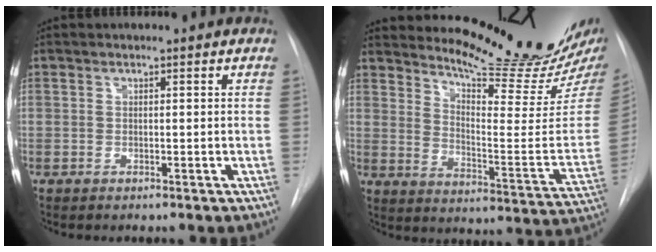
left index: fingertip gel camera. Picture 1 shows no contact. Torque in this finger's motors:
{"motor_torque": [0.92, -1.22, 0.24, 0.01]}